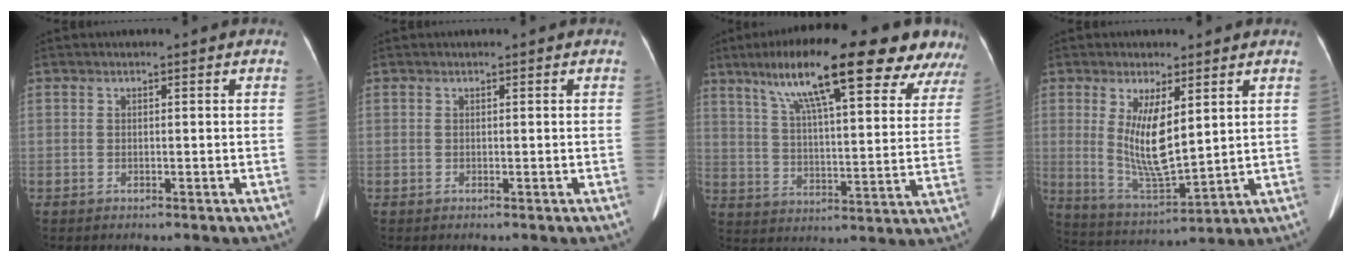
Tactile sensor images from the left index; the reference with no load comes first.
{"total": 0.0}
{"total": 24.6, "force": [17.0, 4.0, 17.3], "torque": [-0.271, 0.043, 0.240]}
{"total": 9.4, "force": [2.5, 2.4, 8.8], "torque": [-0.173, -0.020, 0.058]}